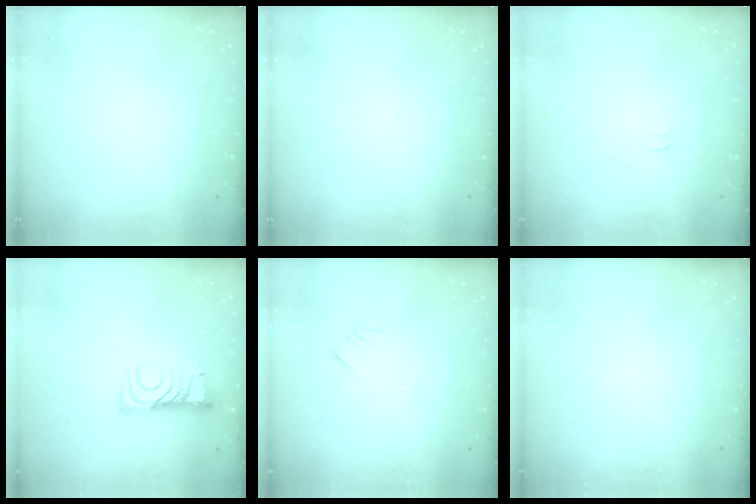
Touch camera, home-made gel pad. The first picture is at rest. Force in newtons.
{"total": 0.0}
{"total": 3.6, "press": 3.6, "slide": 0.6}
{"total": 7.2, "press": 7.2, "slide": 0.8}
{"total": 2.7, "press": 2.7, "slide": 0.3}
{"total": 0.0}